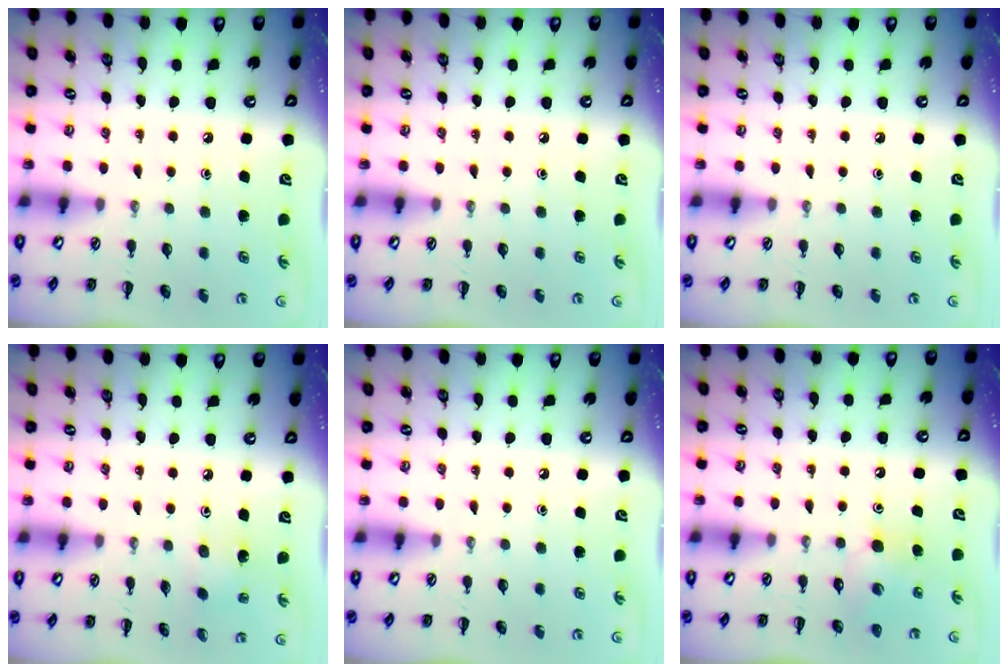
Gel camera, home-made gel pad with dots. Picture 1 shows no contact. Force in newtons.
{"total": 0.0}
{"total": 0.0}
{"total": 1.5, "press": 1.4, "slide": 0.6}
{"total": 0.0}
{"total": 5.4, "press": 5.2, "slide": 1.4}